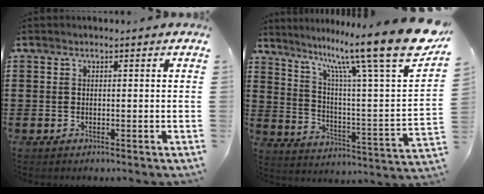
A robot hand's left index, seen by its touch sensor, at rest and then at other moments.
{"total": 17.0, "force": [12.6, 0.9, 11.4], "torque": [-0.213, -0.085, 0.195]}